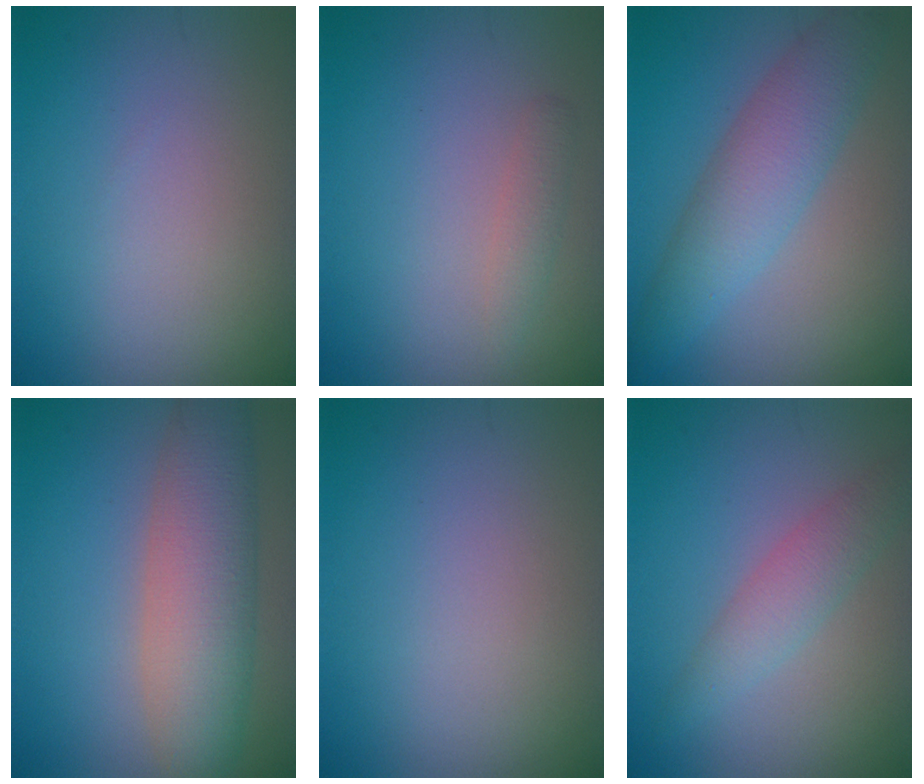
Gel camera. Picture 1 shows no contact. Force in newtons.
{"total": 1.3, "press": 1.3, "slide": 0.0}
{"total": 5.6, "press": 5.6, "slide": 0.1}
{"total": 7.1, "press": 7.1, "slide": 0.5}
{"total": 0.0}
{"total": 2.9, "press": 2.9, "slide": 0.1}